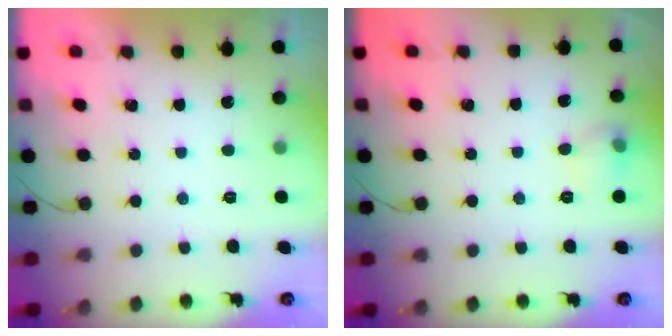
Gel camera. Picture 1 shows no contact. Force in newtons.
{"total": 6.9, "press": 6.8, "slide": 1.4}